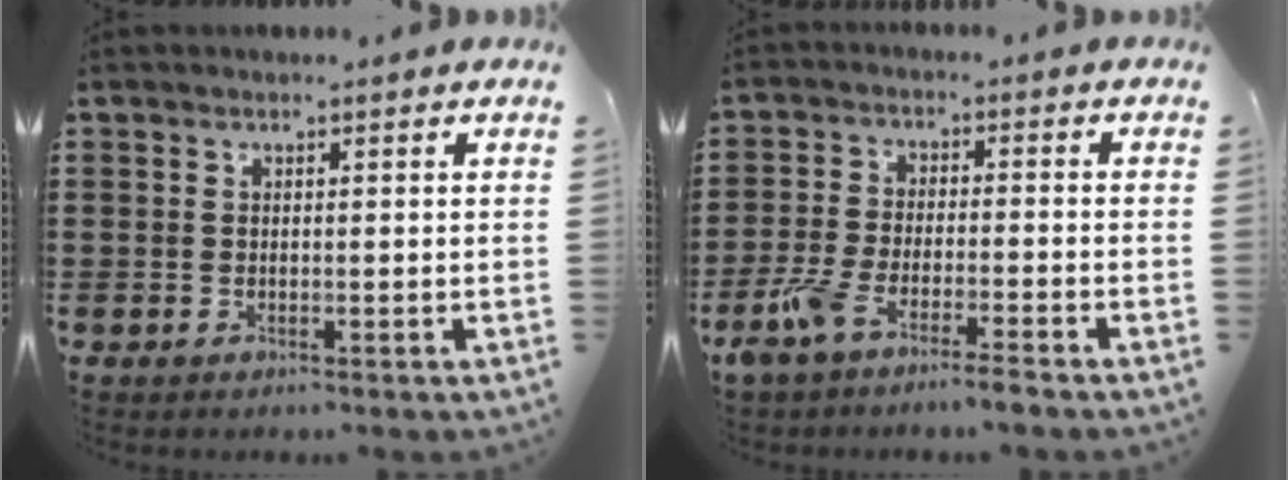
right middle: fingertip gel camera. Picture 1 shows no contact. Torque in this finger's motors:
{"motor_torque": [0.30, -0.28, 0.20, 0.11]}